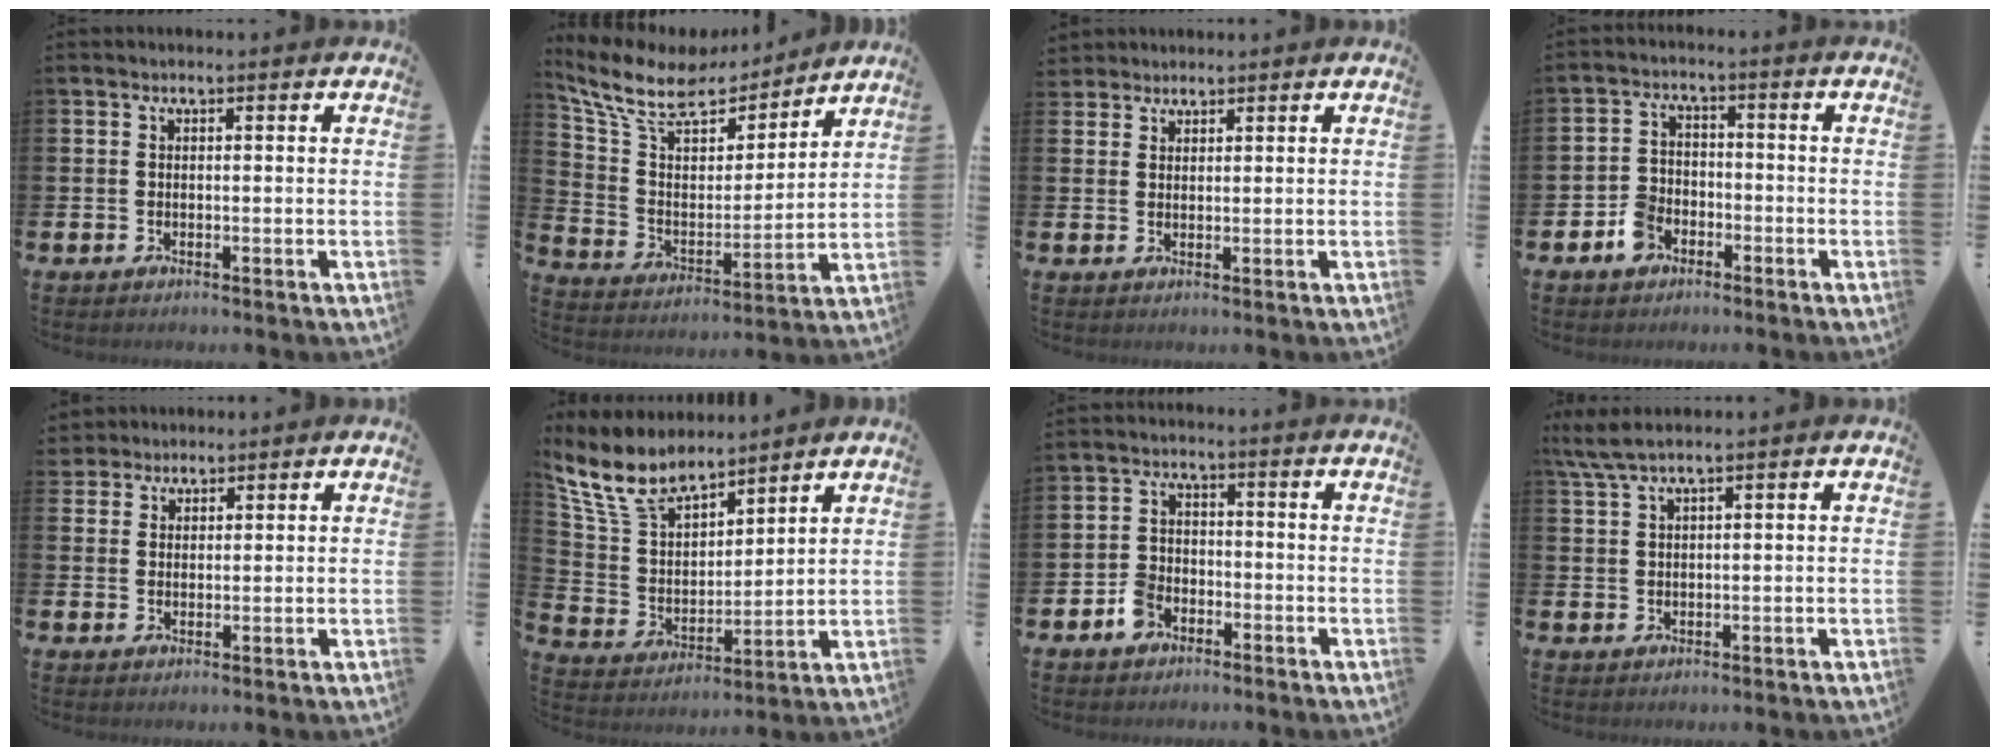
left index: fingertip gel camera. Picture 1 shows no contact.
{"total": 10.4, "force": [9.1, 4.0, 3.2], "torque": [-0.117, -0.058, 0.161]}
{"total": 2.7, "force": [2.5, 1.0, -0.1], "torque": [0.006, -0.007, 0.045]}
{"total": 4.0, "force": [-2.6, 2.6, 1.4], "torque": [-0.033, 0.014, -0.049]}
{"total": 3.3, "force": [3.0, 1.1, -0.4], "torque": [0.006, -0.012, 0.057]}
{"total": 9.6, "force": [8.1, 3.8, 3.3], "torque": [-0.110, -0.039, 0.151]}
{"total": 3.6, "force": [-2.4, 2.2, 1.4], "torque": [-0.031, 0.012, -0.045]}
{"total": 3.0, "force": [2.2, 0.0, 2.1], "torque": [-0.049, 0.003, 0.042]}